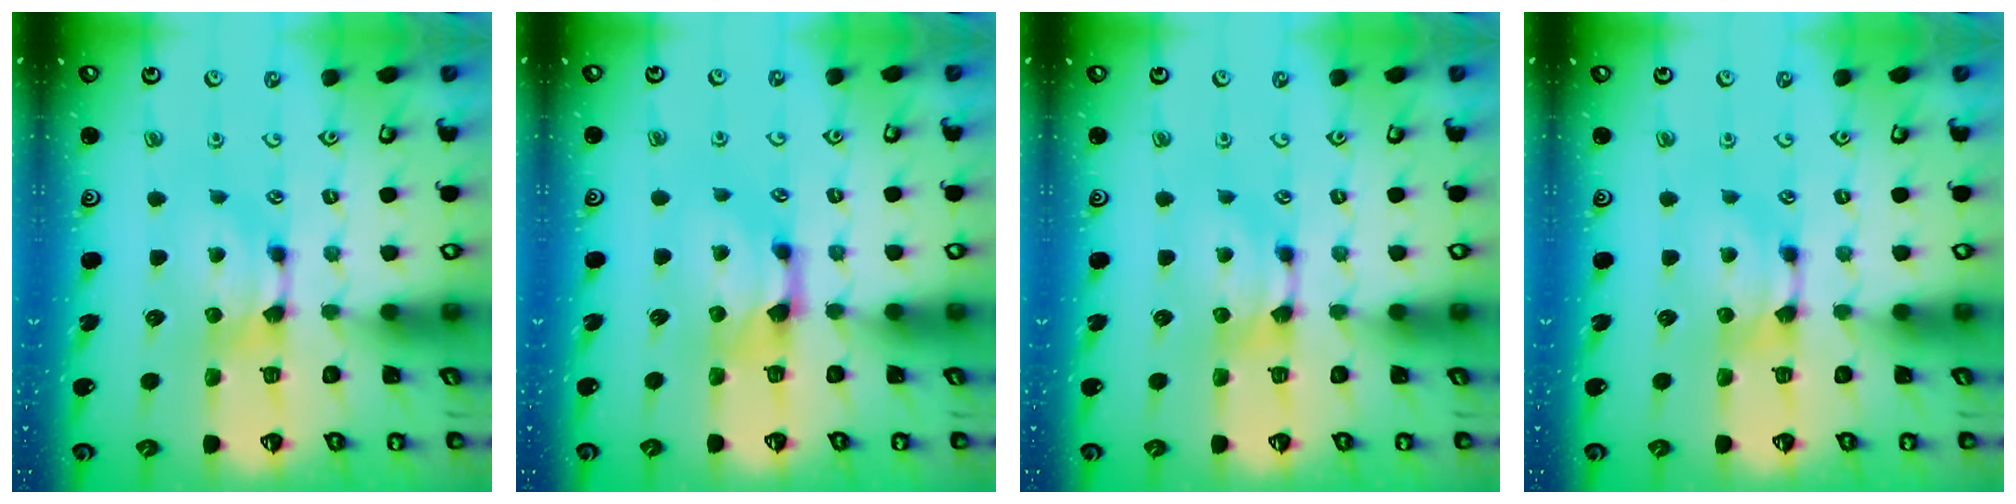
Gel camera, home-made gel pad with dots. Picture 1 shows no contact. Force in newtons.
{"total": 1.6, "press": 1.1, "slide": 1.1}
{"total": 0.0}
{"total": 0.0}